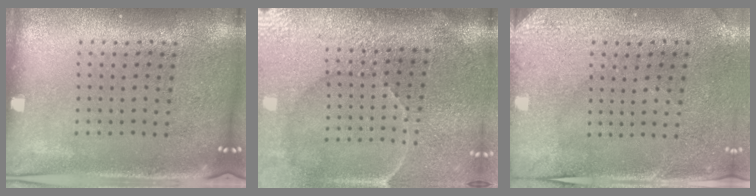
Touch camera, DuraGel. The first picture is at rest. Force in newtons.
{"total": 4.3, "press": 3.9, "slide": 1.9}
{"total": 3.0, "press": 2.5, "slide": 1.7}